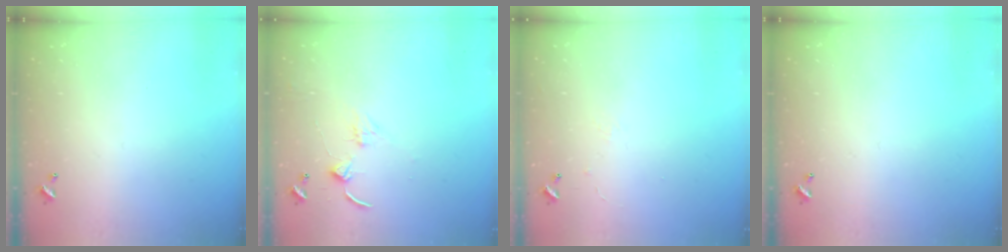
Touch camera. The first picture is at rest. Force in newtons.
{"total": 2.4, "press": 2.3, "slide": 0.4}
{"total": 0.9, "press": 0.7, "slide": 0.5}
{"total": 0.0}